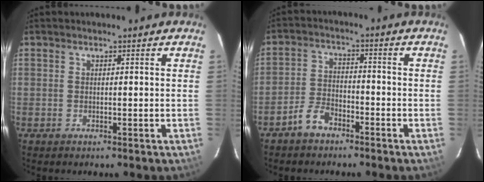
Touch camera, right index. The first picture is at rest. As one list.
[{"total": 5.1, "force": [-3.8, 2.5, 2.3], "torque": [-0.061, 0.012, -0.072]}]